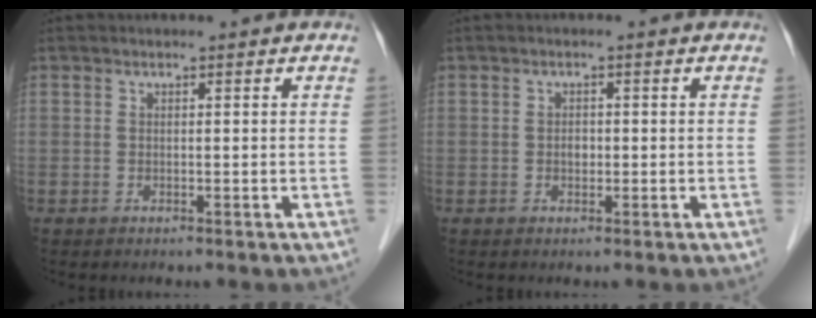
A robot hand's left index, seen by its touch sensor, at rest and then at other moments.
{"total": 1.2, "force": [-0.2, 0.8, 0.8], "torque": [-0.014, 0.002, -0.002]}